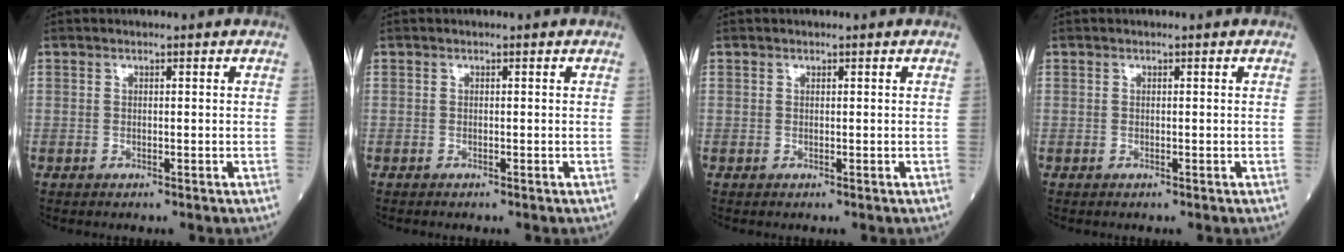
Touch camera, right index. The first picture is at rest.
{"total": 0.0}
{"total": 0.0}
{"total": 0.0}